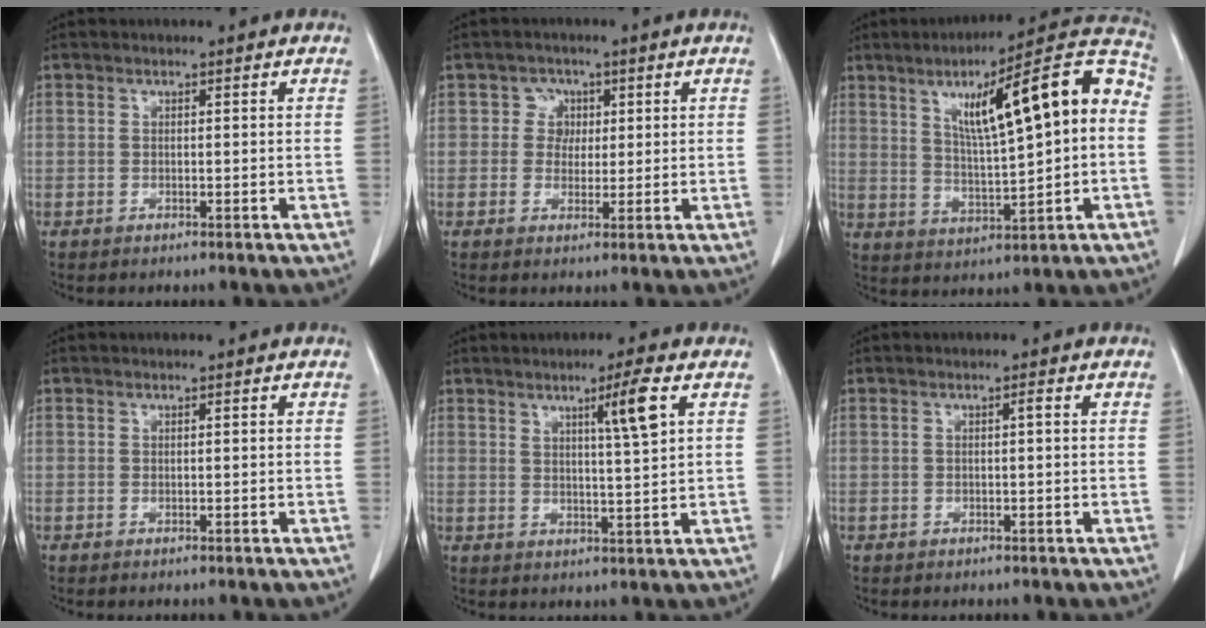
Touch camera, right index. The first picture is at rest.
{"total": 2.9, "force": [0.7, 2.8, 0.4], "torque": [0.004, 0.006, 0.009]}
{"total": 17.2, "force": [3.2, 2.7, 16.7], "torque": [-0.241, 0.040, 0.049]}
{"total": 0.5, "force": [-0.4, 0.0, 0.3], "torque": [-0.008, 0.000, -0.006]}
{"total": 5.6, "force": [2.5, -0.7, 4.9], "torque": [-0.077, -0.004, 0.044]}
{"total": 0.7, "force": [0.0, 0.0, 0.7], "torque": [-0.008, 0.004, 0.002]}